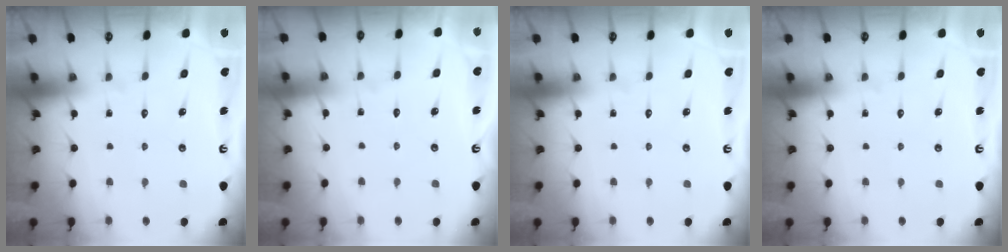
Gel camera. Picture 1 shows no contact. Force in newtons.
{"total": 1.8, "press": 1.7, "slide": 0.2}
{"total": 0.0}
{"total": 0.0}